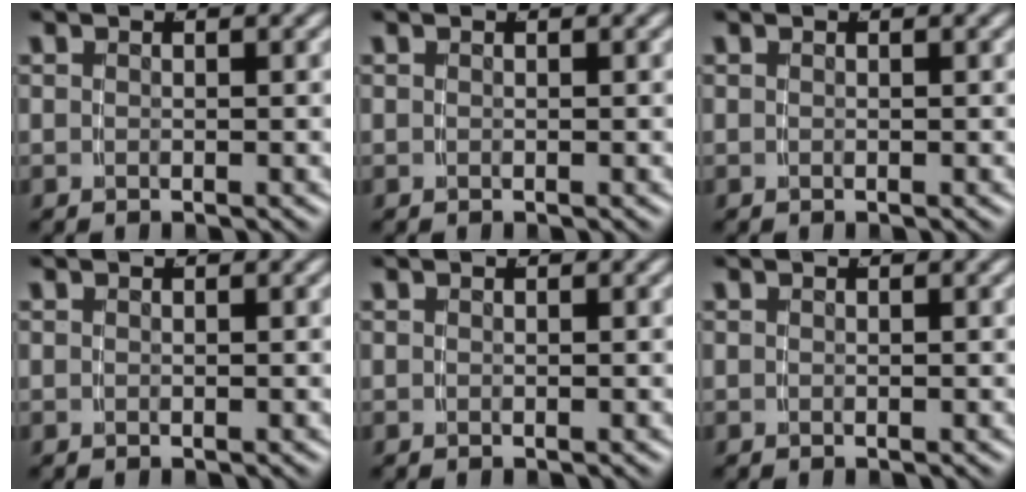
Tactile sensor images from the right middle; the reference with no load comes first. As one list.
[{"total": 0.0}, {"total": 0.0}, {"total": 0.0}, {"total": 0.0}, {"total": 0.0}]